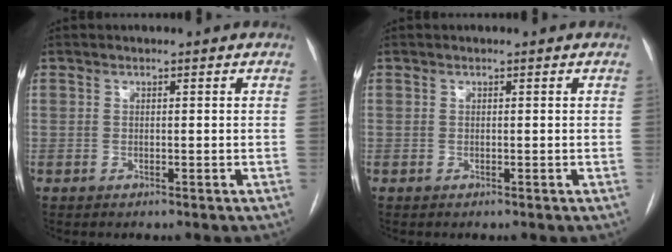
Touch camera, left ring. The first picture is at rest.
{"total": 0.0}